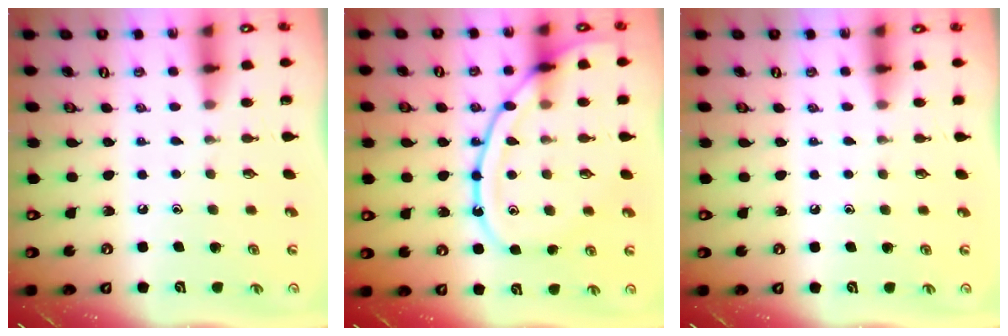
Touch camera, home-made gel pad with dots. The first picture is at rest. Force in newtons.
{"total": 15.6, "press": 15.6, "slide": 1.3}
{"total": 2.4, "press": 2.4, "slide": 0.4}